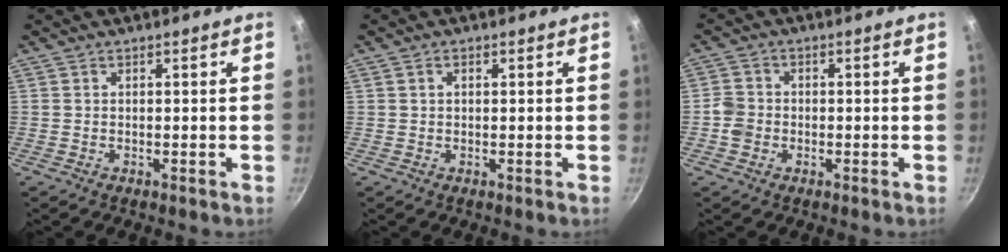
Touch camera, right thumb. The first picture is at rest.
{"total": 0.9, "force": [0.3, 0.6, 0.7], "torque": [-0.011, 0.005, 0.004]}
{"total": 3.5, "force": [-1.1, 3.1, 1.4], "torque": [-0.020, 0.017, -0.026]}